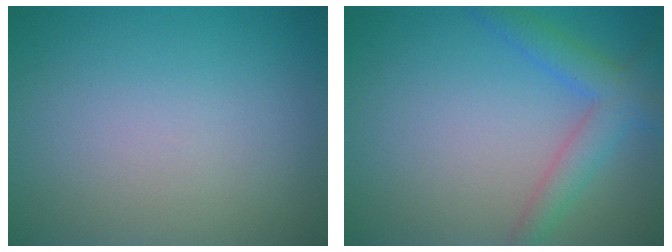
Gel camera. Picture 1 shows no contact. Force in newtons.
{"total": 3.6, "press": 3.6, "slide": 0.2}